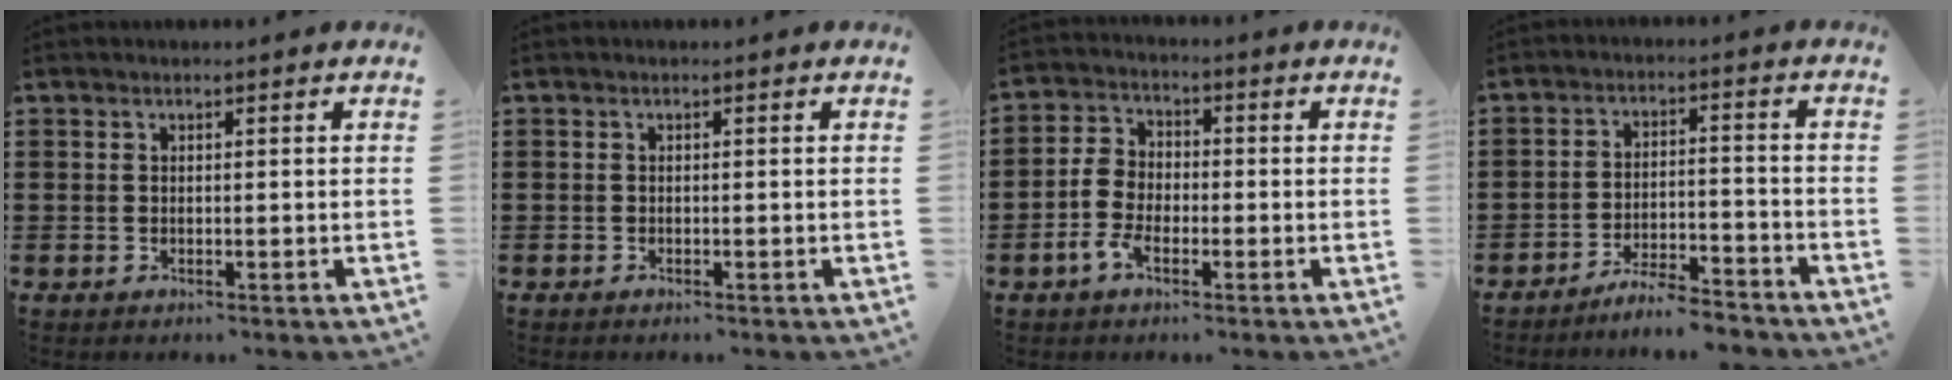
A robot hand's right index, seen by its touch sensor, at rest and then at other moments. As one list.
[{"total": 0.0}, {"total": 5.0, "force": [-2.0, 3.3, 3.3], "torque": [-0.096, 0.001, -0.046]}, {"total": 5.4, "force": [-5.1, 0.2, 1.7], "torque": [-0.036, 0.000, -0.101]}]